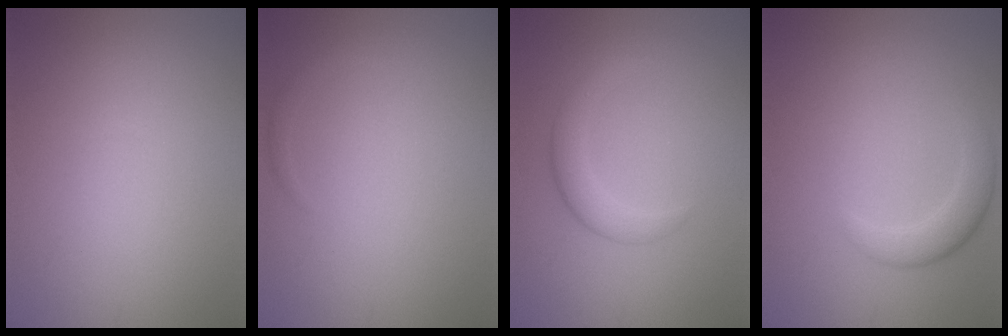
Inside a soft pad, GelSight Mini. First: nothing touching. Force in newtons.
{"total": 0.6, "press": 0.6, "slide": 0.1}
{"total": 2.6, "press": 2.6, "slide": 0.0}
{"total": 2.5, "press": 2.5, "slide": 0.2}